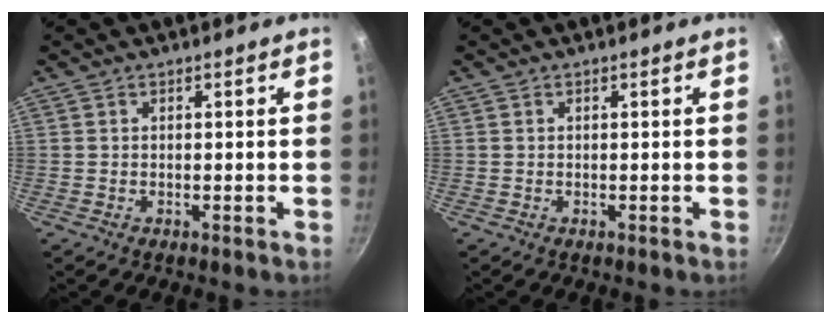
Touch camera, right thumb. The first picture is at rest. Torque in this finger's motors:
{"motor_torque": [-0.02, -0.02, 0.03, 0.03, 0.00]}